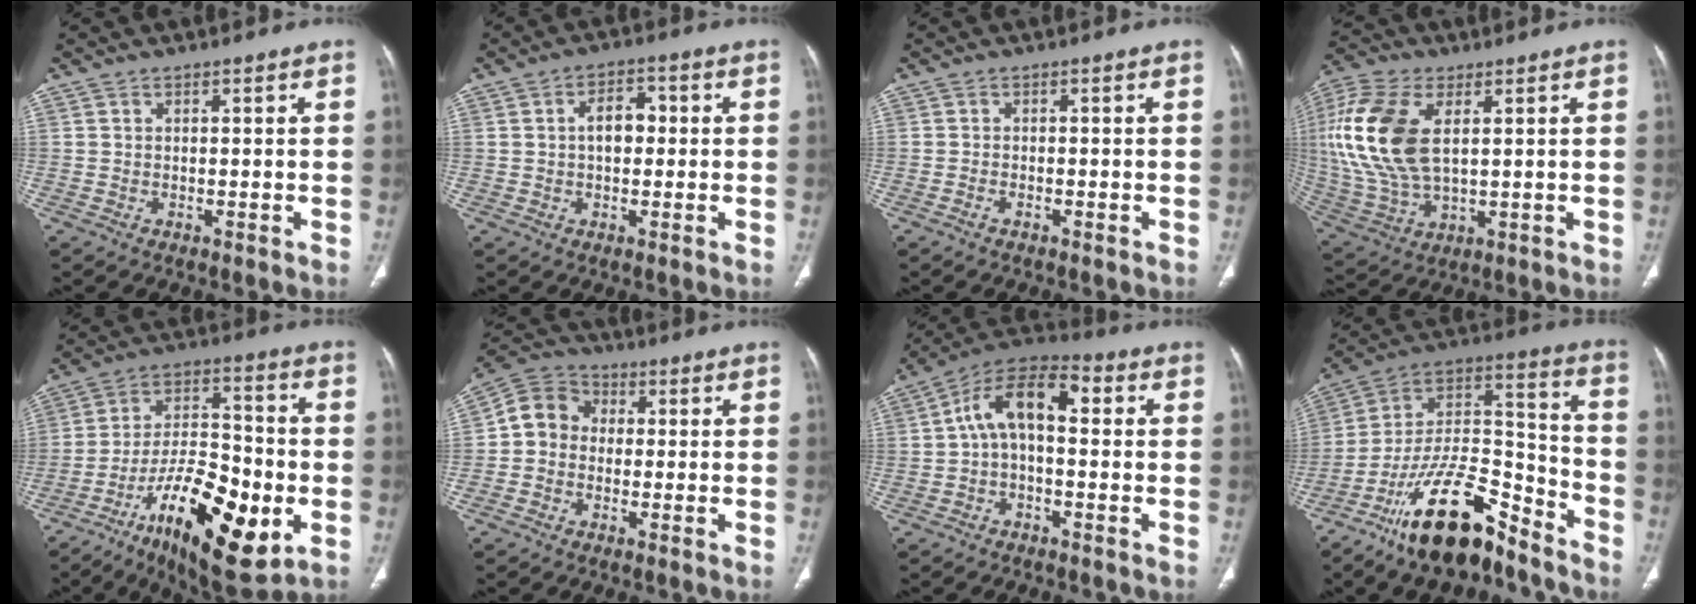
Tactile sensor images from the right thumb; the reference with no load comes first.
{"total": 5.3, "force": [0.2, 3.4, 4.1], "torque": [-0.057, 0.018, -0.003]}
{"total": 1.0, "force": [-0.7, 0.5, 0.5], "torque": [-0.014, 0.007, -0.013]}
{"total": 18.9, "force": [3.9, 10.5, 15.2], "torque": [-0.339, -0.006, 0.075]}
{"total": 23.7, "force": [-8.5, 9.4, 20.0], "torque": [-0.320, 0.031, -0.132]}
{"total": 7.7, "force": [-0.4, 6.7, 3.8], "torque": [-0.050, 0.028, -0.027]}
{"total": 11.3, "force": [0.9, 6.0, 9.6], "torque": [-0.149, 0.041, 0.001]}
{"total": 21.0, "force": [-14.8, 7.7, 12.7], "torque": [-0.210, 0.096, -0.260]}